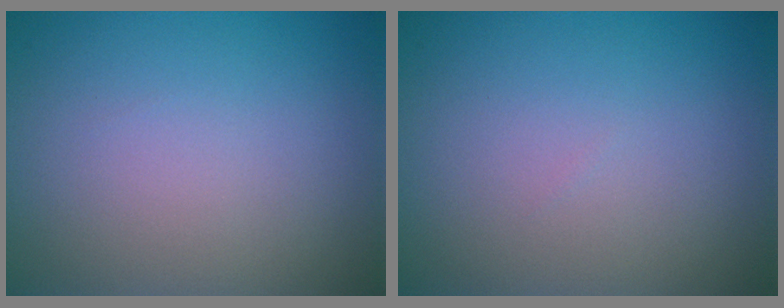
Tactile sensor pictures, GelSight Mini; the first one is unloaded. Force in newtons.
{"total": 0.0}